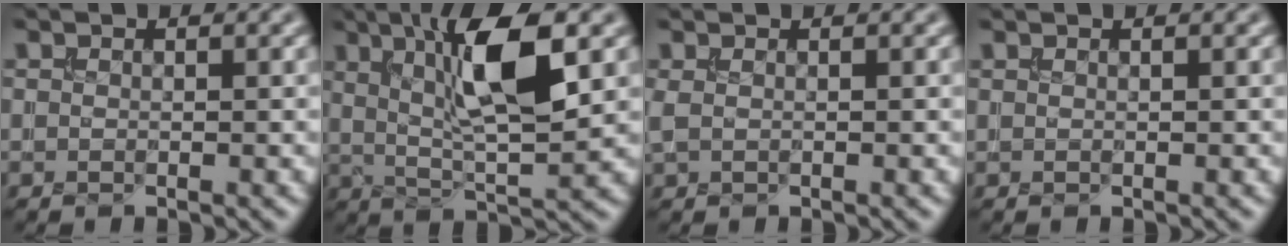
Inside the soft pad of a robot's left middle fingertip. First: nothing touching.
{"total": 8.9, "force": [2.5, 2.3, 8.2], "torque": [-0.134, -0.001, 0.047]}
{"total": 0.7, "force": [0.3, 0.3, 0.6], "torque": [-0.010, 0.004, 0.008]}
{"total": 0.6, "force": [0.3, 0.3, 0.4], "torque": [0.002, -0.003, 0.003]}